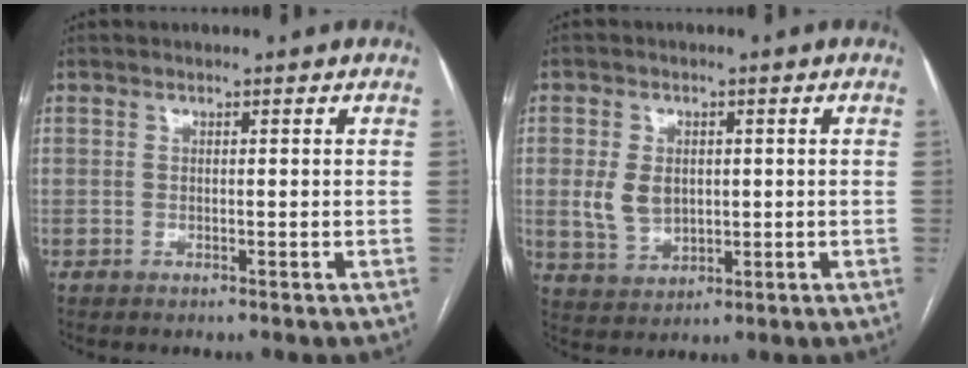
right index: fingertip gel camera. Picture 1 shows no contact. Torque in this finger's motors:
{"motor_torque": [0.33, -0.12, 0.16, 0.08]}